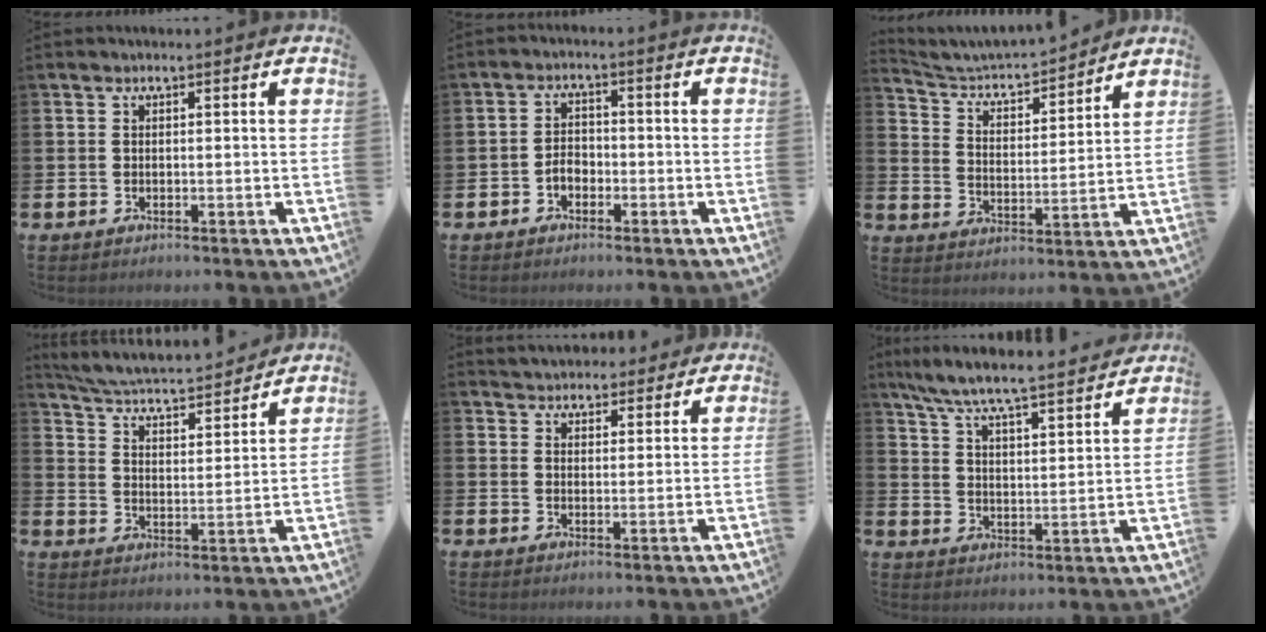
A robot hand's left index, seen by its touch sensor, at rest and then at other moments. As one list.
[{"total": 2.4, "force": [-1.4, 1.7, 1.1], "torque": [-0.018, 0.004, -0.031]}, {"total": 5.2, "force": [5.1, 0.9, 1.0], "torque": [-0.047, -0.044, 0.082]}, {"total": 5.0, "force": [4.9, 0.5, 1.1], "torque": [-0.048, -0.049, 0.077]}, {"total": 4.2, "force": [4.0, 1.0, -0.5], "torque": [-0.001, -0.025, 0.072]}, {"total": 7.6, "force": [7.2, 0.3, 2.5], "torque": [-0.078, -0.057, 0.122]}]